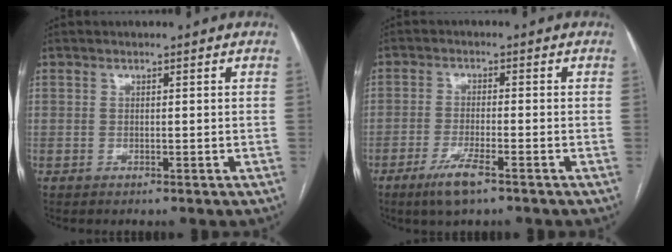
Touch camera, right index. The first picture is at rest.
{"total": 5.3, "force": [-3.4, 0.6, 4.0], "torque": [-0.085, -0.010, -0.062]}